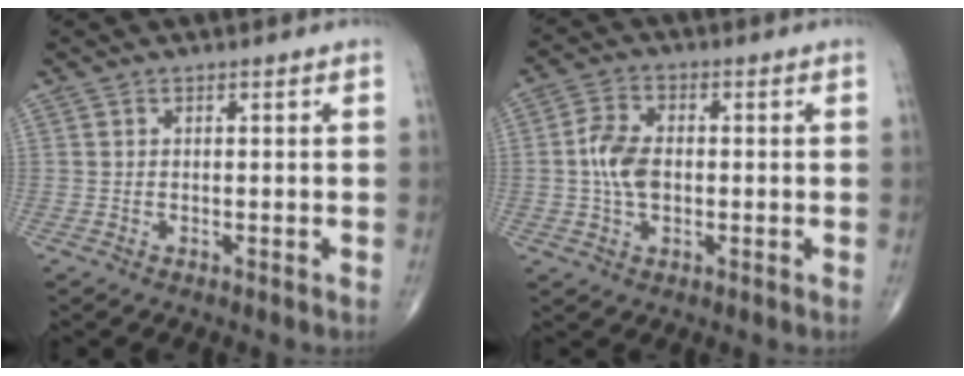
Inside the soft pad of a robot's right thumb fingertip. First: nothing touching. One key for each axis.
{"total": 6.8, "fx": -0.3, "fy": 4.2, "fz": 5.3, "tx": -0.105, "ty": 0.010, "tz": -0.009}